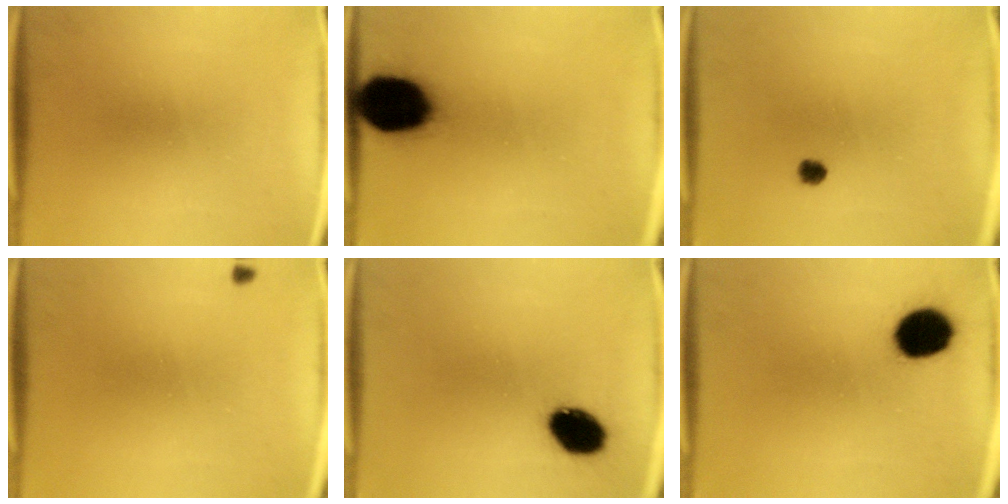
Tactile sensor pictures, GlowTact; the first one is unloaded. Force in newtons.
{"total": 18.8}
{"total": 1.7}
{"total": 0.6}
{"total": 9.8}
{"total": 11.1}